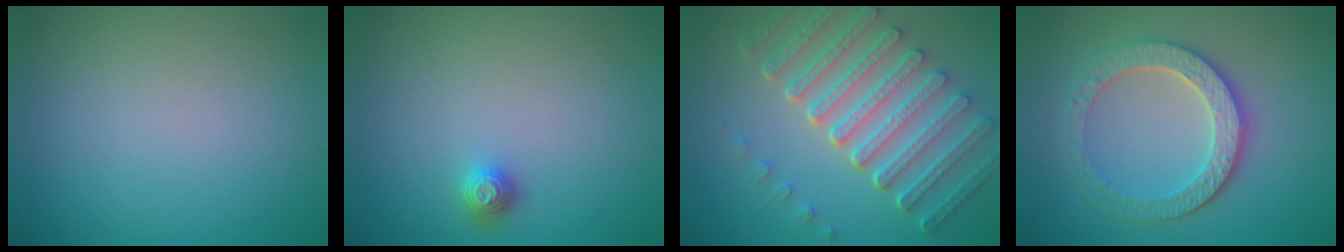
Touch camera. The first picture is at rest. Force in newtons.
{"total": 1.4, "press": 1.2, "slide": 0.5}
{"total": 7.5, "press": 5.7, "slide": 4.9}
{"total": 4.5, "press": 4.0, "slide": 2.1}